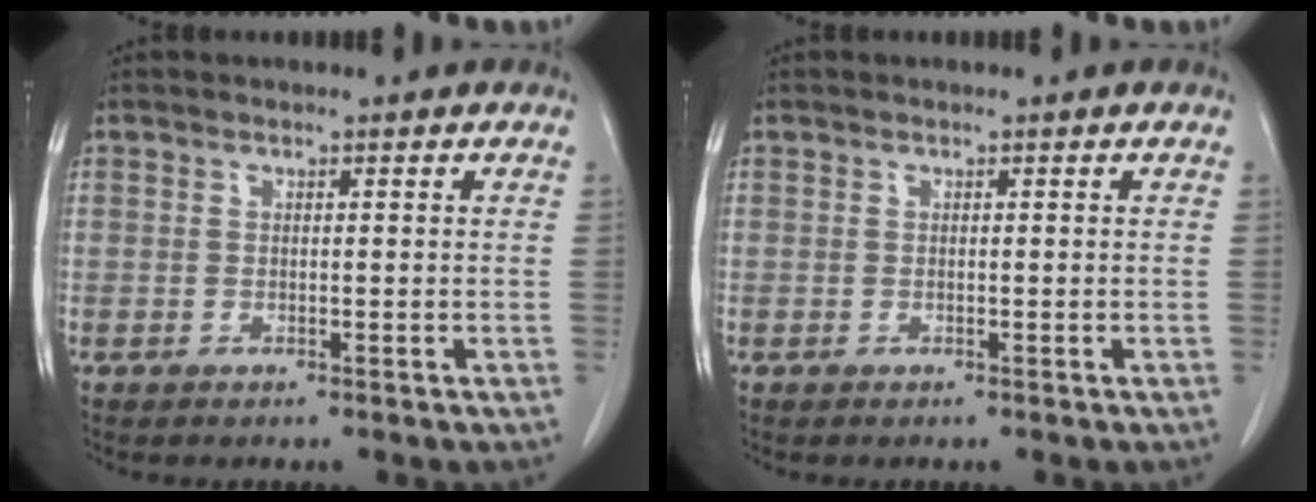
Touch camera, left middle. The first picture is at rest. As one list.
[{"total": 0.0}]